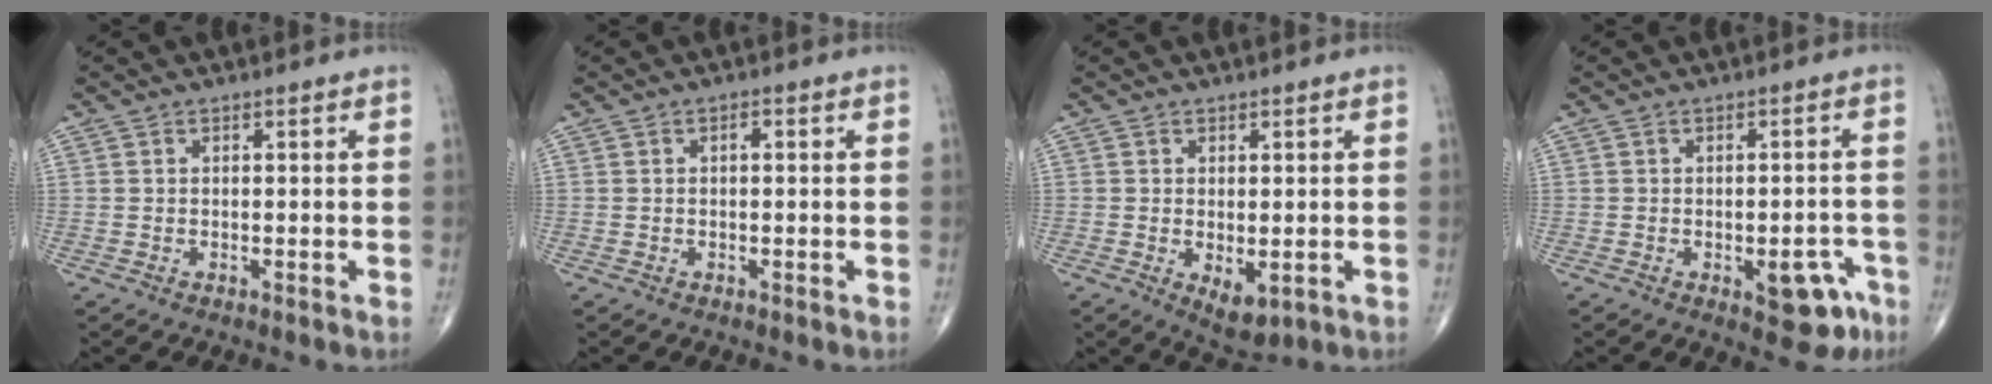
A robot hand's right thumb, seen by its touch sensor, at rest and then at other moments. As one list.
[{"total": 1.0, "force": [0.1, 0.5, 0.8], "torque": [-0.011, 0.005, 0.000]}, {"total": 4.9, "force": [-1.1, 2.5, 4.0], "torque": [-0.055, -0.012, -0.005]}, {"total": 7.6, "force": [-3.4, 3.6, 5.8], "torque": [-0.045, 0.020, -0.034]}]